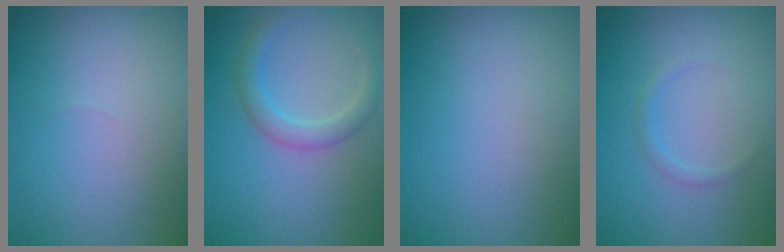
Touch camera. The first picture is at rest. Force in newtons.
{"total": 2.7, "press": 2.7, "slide": 0.2}
{"total": 0.0}
{"total": 0.8, "press": 0.8, "slide": 0.0}